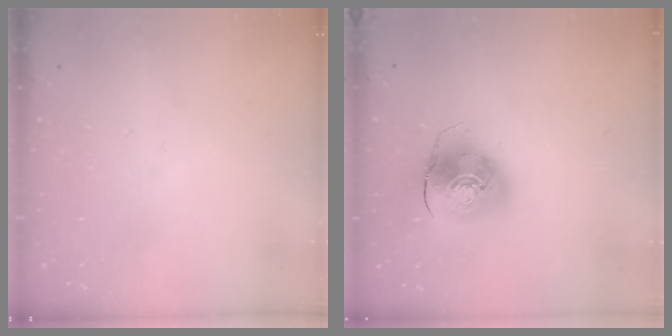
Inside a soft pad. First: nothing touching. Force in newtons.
{"total": 10.1, "press": 10.0, "slide": 1.6}